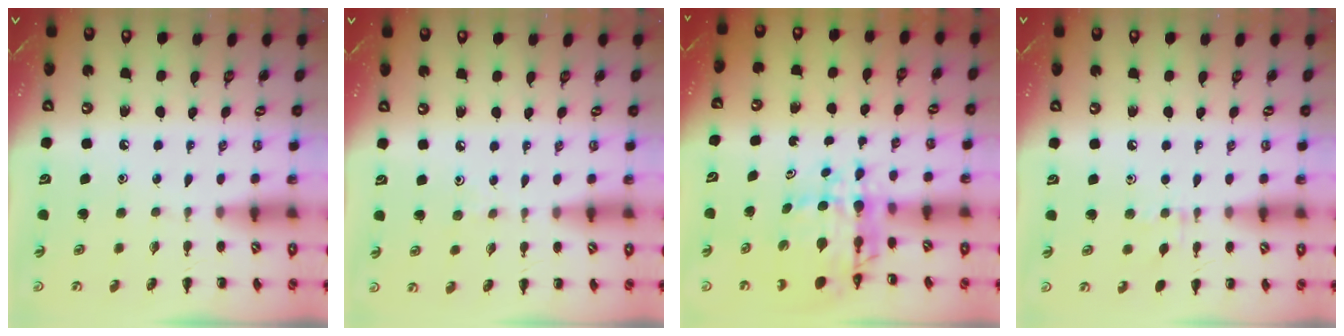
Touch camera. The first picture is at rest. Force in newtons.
{"total": 2.2, "press": 2.1, "slide": 0.9}
{"total": 8.1, "press": 7.6, "slide": 2.6}
{"total": 5.0, "press": 4.8, "slide": 1.5}